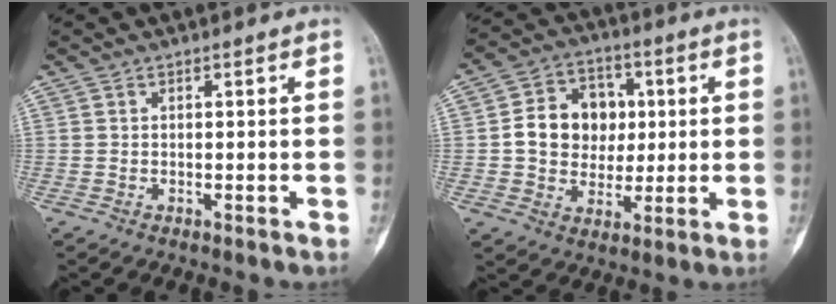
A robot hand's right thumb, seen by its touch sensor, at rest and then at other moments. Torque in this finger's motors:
{"motor_torque": [1.14, 1.04, 0.53, -0.36, 0.20]}